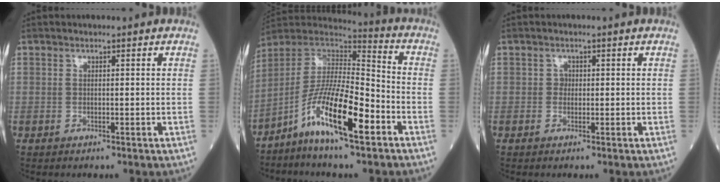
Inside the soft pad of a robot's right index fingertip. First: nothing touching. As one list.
[{"total": 13.5, "force": [-6.8, 2.0, 11.5], "torque": [-0.213, -0.003, -0.129]}, {"total": 0.7, "force": [0.1, 0.7, 0.2], "torque": [0.001, 0.003, 0.001]}]